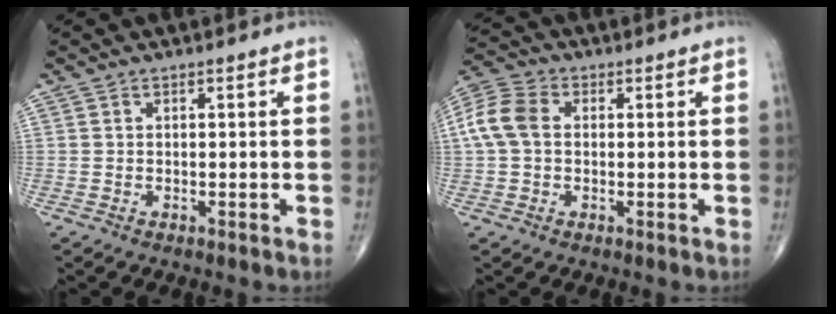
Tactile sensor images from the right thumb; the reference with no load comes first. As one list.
[{"total": 7.8, "force": [0.7, 5.5, 5.4], "torque": [-0.122, 0.024, 0.008]}]